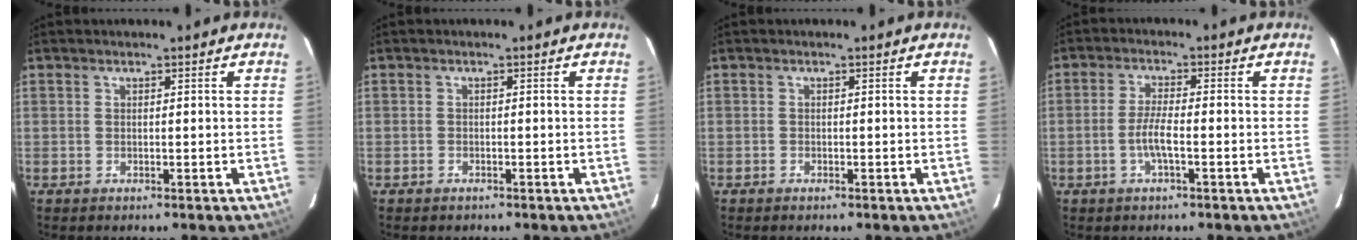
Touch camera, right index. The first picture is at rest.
{"total": 1.1, "force": [-0.9, 0.7, 0.0], "torque": [-0.002, 0.002, -0.013]}
{"total": 0.6, "force": [-0.5, 0.3, 0.0], "torque": [0.000, 0.000, -0.012]}
{"total": 4.0, "force": [-1.5, 0.5, 3.6], "torque": [-0.076, -0.001, -0.029]}